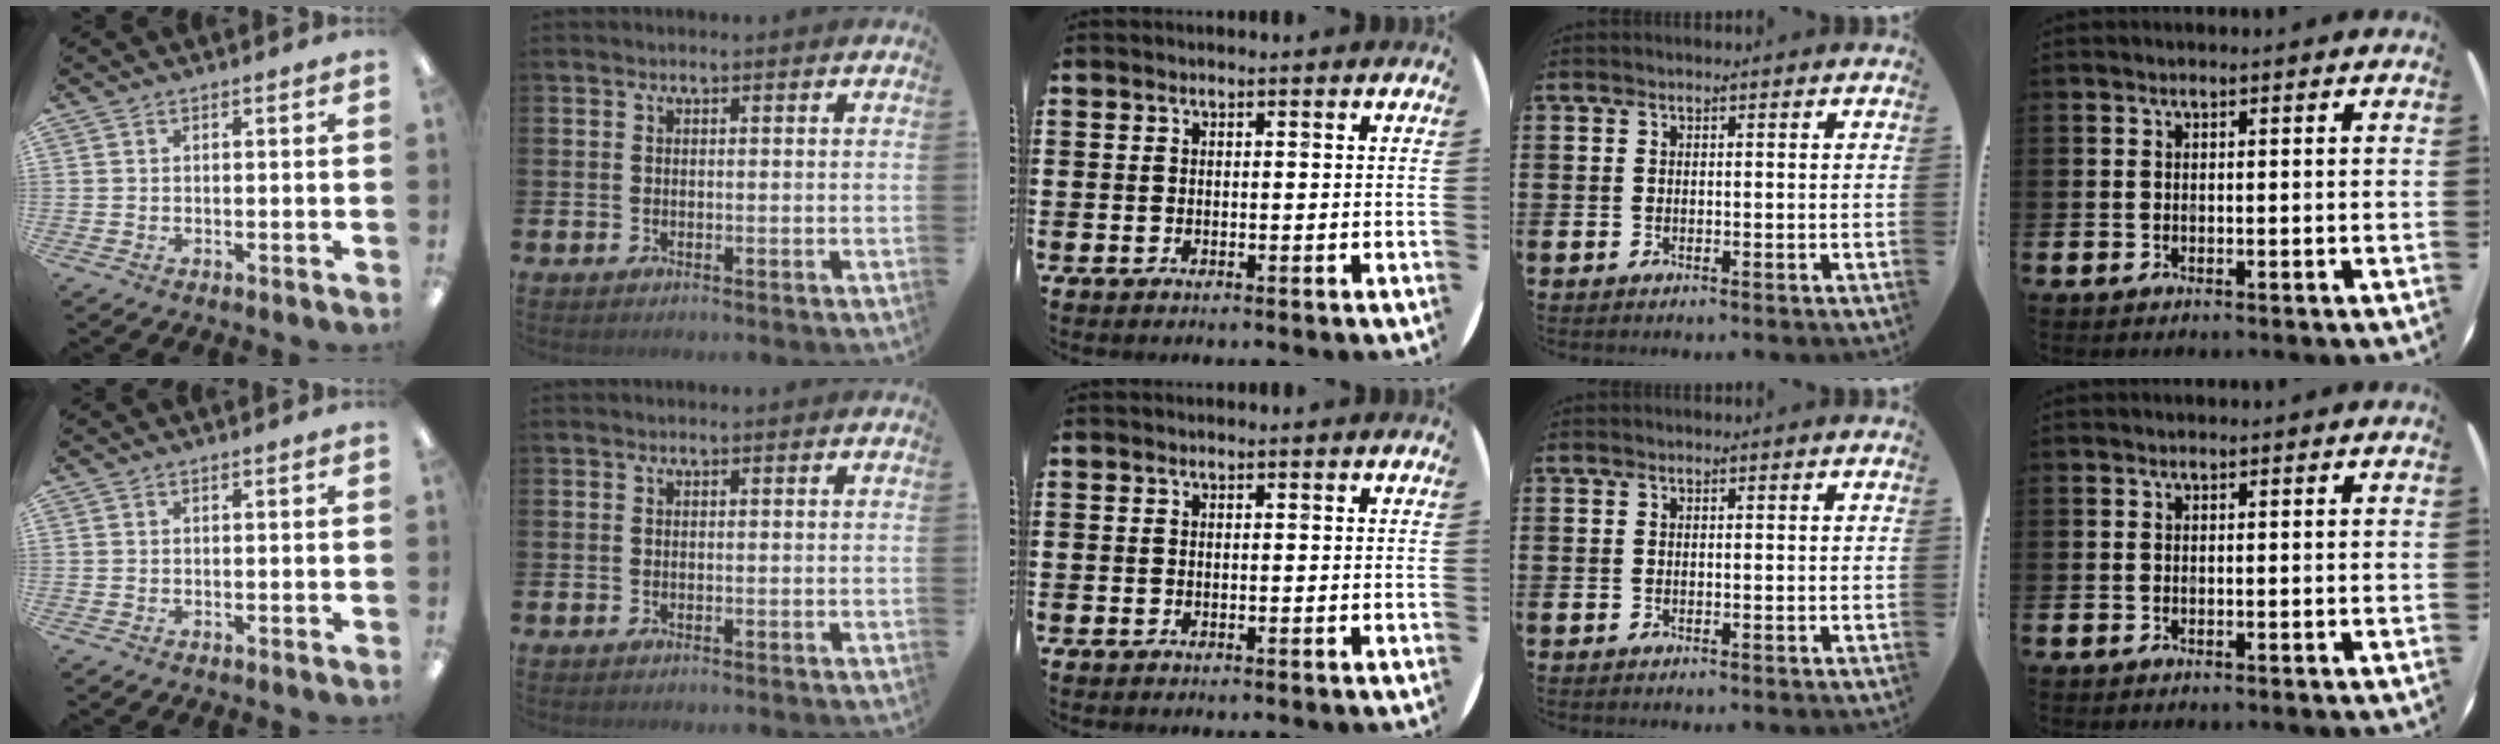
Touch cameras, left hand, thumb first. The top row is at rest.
{}